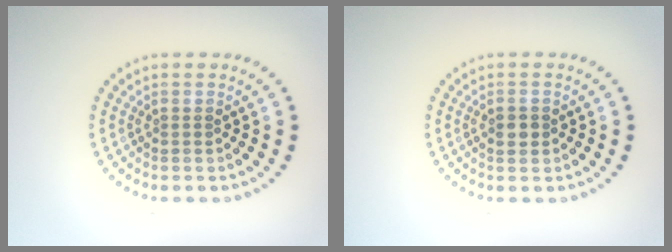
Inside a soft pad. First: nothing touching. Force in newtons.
{"total": 1.6, "press": 1.6, "slide": 0.1}